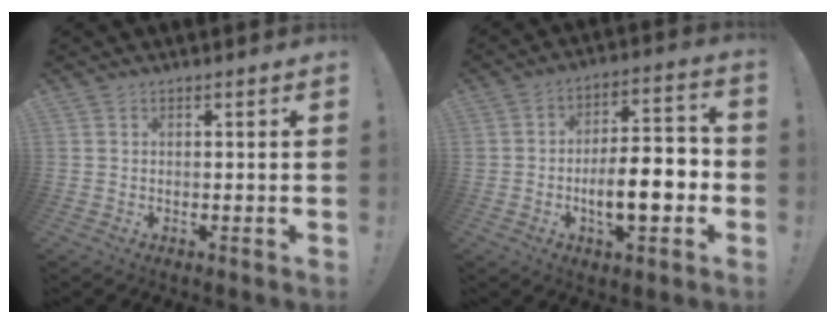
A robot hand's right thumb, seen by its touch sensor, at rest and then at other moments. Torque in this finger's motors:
{"motor_torque": [1.21, 1.30, 2.10, -0.67, 0.24]}